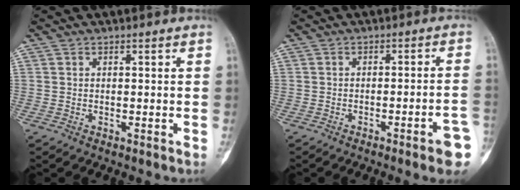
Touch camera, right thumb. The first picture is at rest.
{"total": 6.5, "force": [-3.3, 0.5, 5.6], "torque": [-0.067, 0.022, -0.039]}